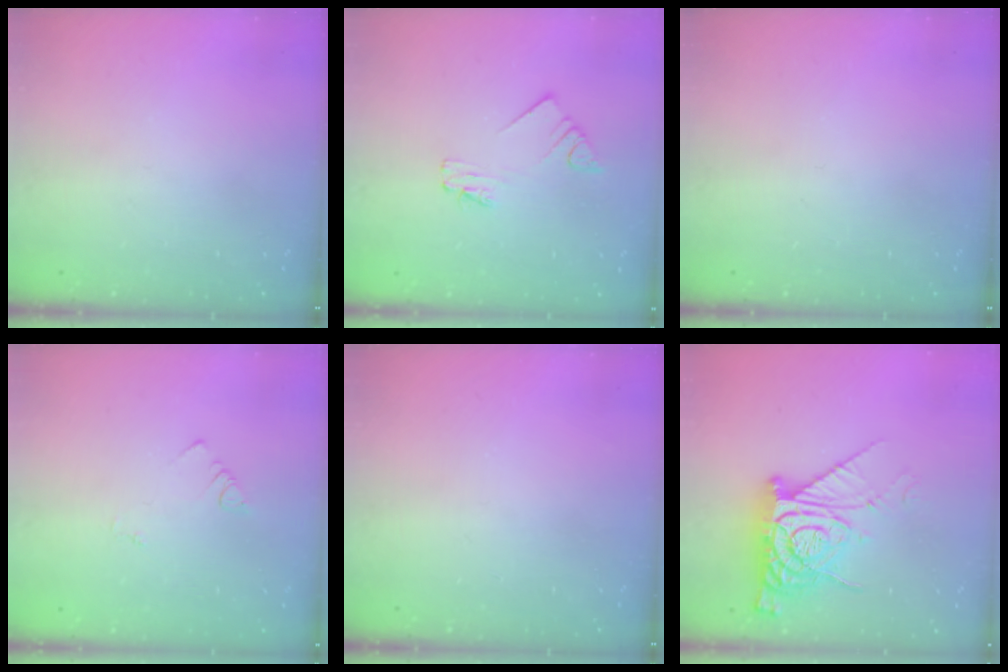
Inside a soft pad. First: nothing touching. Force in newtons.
{"total": 2.0, "press": 2.0, "slide": 0.3}
{"total": 0.0}
{"total": 1.1, "press": 1.1, "slide": 0.3}
{"total": 0.0}
{"total": 13.0, "press": 12.9, "slide": 1.0}